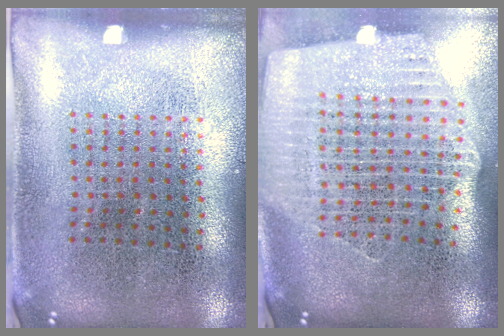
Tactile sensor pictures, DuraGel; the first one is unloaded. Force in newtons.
{"total": 2.7, "press": 2.3, "slide": 1.4}